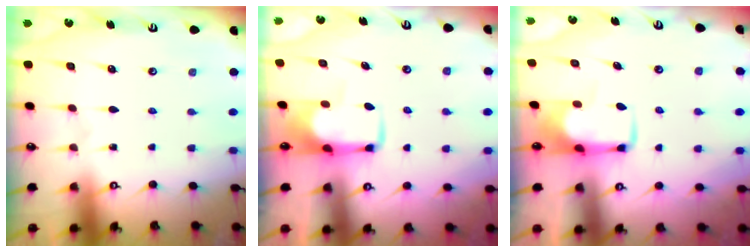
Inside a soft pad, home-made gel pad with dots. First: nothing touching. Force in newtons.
{"total": 2.0, "press": 2.0, "slide": 0.4}
{"total": 2.0, "press": 2.0, "slide": 0.4}